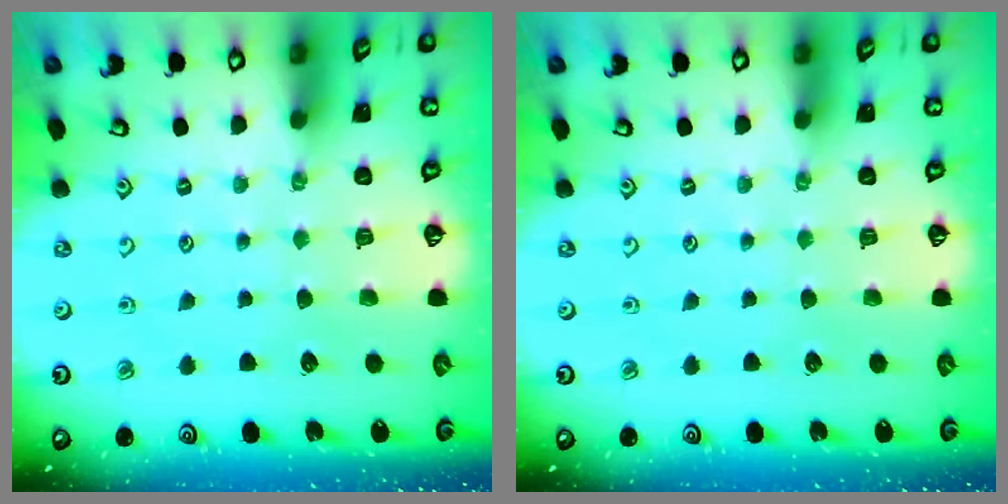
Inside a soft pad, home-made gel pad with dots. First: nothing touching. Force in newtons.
{"total": 0.0}